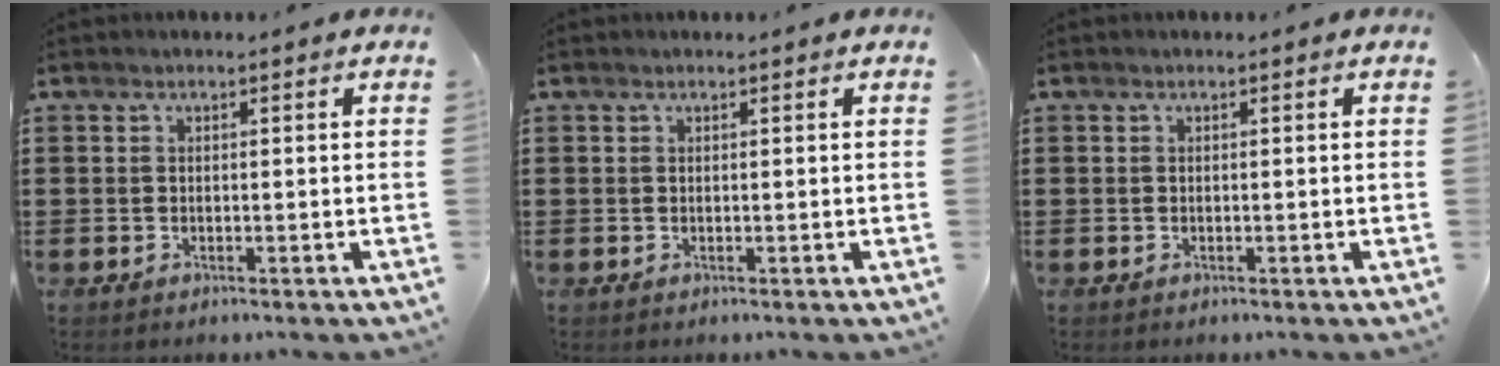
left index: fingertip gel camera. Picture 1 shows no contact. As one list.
[{"total": 0.0}, {"total": 0.0}]